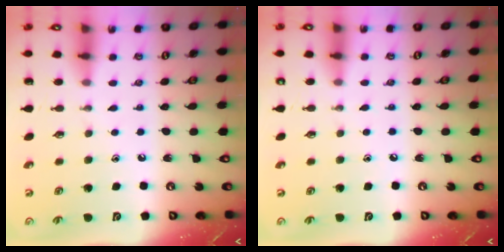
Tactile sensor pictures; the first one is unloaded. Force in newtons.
{"total": 3.2, "press": 3.2, "slide": 0.5}